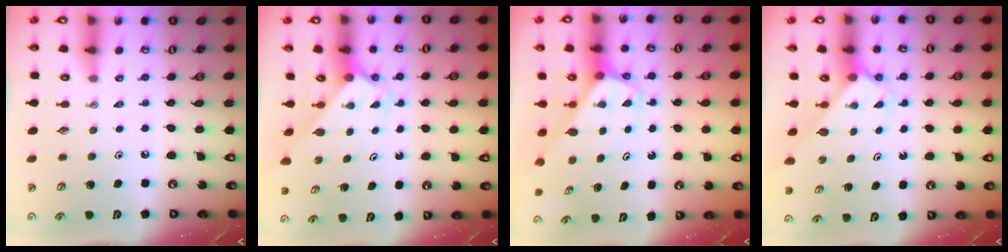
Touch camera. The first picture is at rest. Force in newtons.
{"total": 1.9, "press": 1.9, "slide": 0.1}
{"total": 3.7, "press": 3.6, "slide": 0.3}
{"total": 2.3, "press": 2.3, "slide": 0.1}